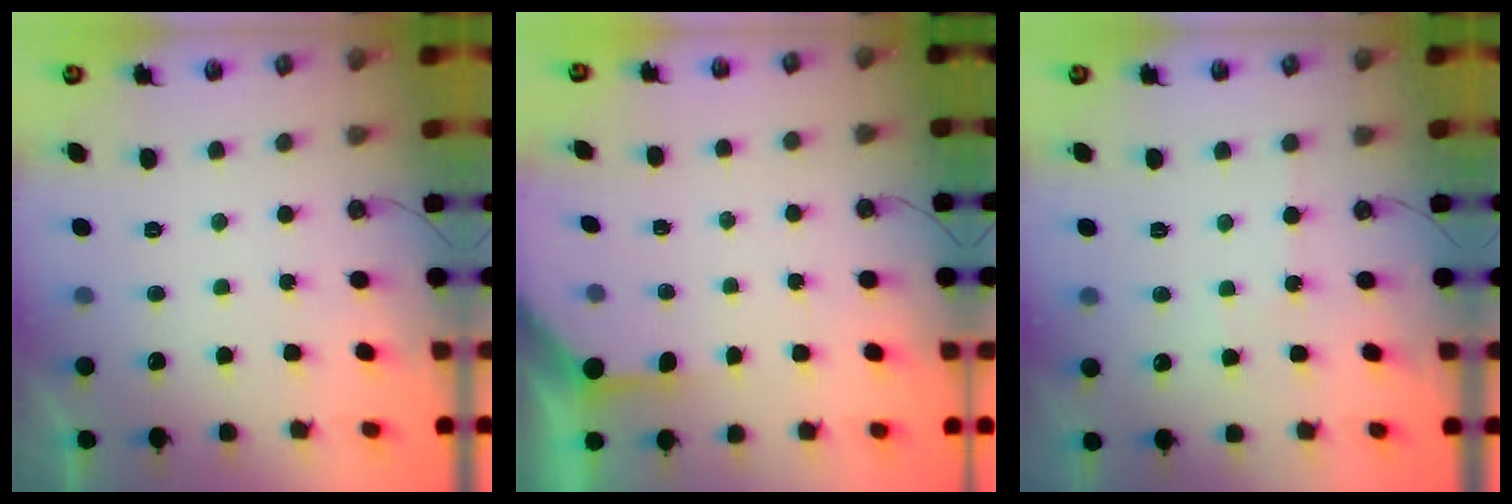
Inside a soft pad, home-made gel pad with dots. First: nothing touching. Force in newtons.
{"total": 3.4, "press": 3.4, "slide": 0.3}
{"total": 2.7, "press": 2.7, "slide": 0.4}